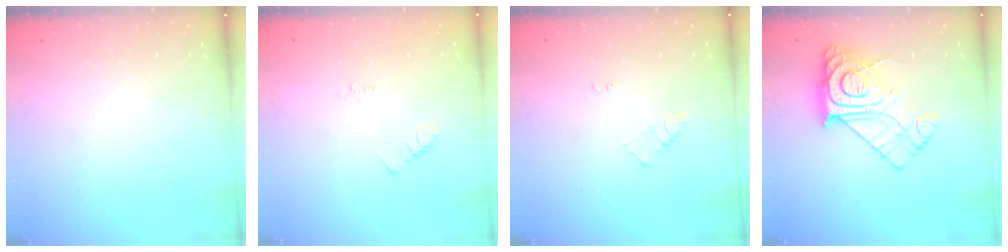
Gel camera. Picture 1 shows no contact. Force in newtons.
{"total": 2.2, "press": 2.1, "slide": 0.4}
{"total": 4.4, "press": 4.4, "slide": 0.5}
{"total": 16.4, "press": 16.3, "slide": 1.7}